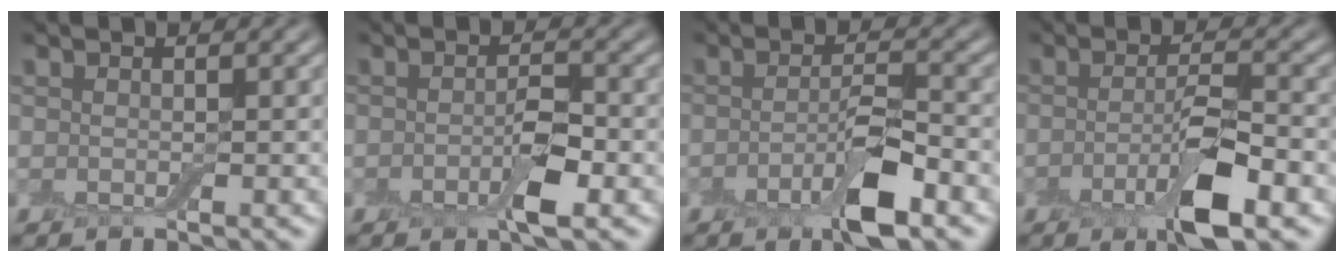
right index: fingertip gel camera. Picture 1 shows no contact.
{"total": 3.2, "force": [-1.1, 0.9, 2.8], "torque": [-0.049, -0.001, -0.023]}
{"total": 4.8, "force": [-2.2, 1.2, 4.1], "torque": [-0.072, 0.001, -0.044]}
{"total": 5.5, "force": [-2.2, 1.3, 4.9], "torque": [-0.087, 0.000, -0.043]}